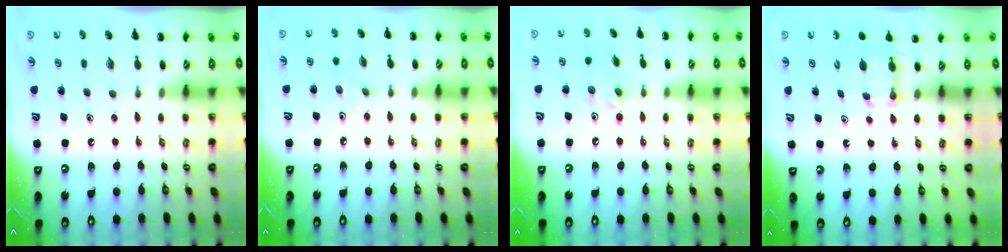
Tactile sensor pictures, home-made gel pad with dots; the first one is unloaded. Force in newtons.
{"total": 3.2, "press": 2.9, "slide": 1.2}
{"total": 5.4, "press": 5.4, "slide": 0.5}
{"total": 4.0, "press": 3.7, "slide": 1.3}